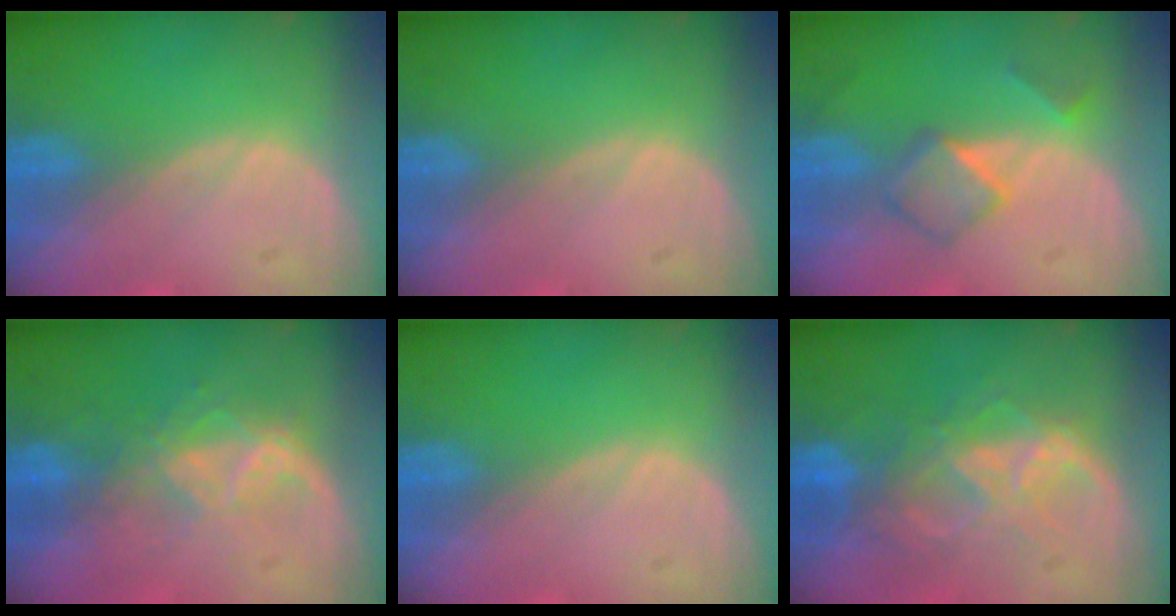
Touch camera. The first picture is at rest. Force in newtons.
{"total": 0.0}
{"total": 5.1, "press": 4.4, "slide": 2.4}
{"total": 6.6, "press": 5.7, "slide": 3.4}
{"total": 0.0}
{"total": 8.6, "press": 7.5, "slide": 4.1}